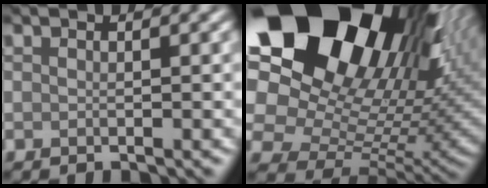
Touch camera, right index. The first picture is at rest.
{"total": 21.3, "force": [10.7, 13.1, 12.9], "torque": [-0.233, 0.023, 0.198]}